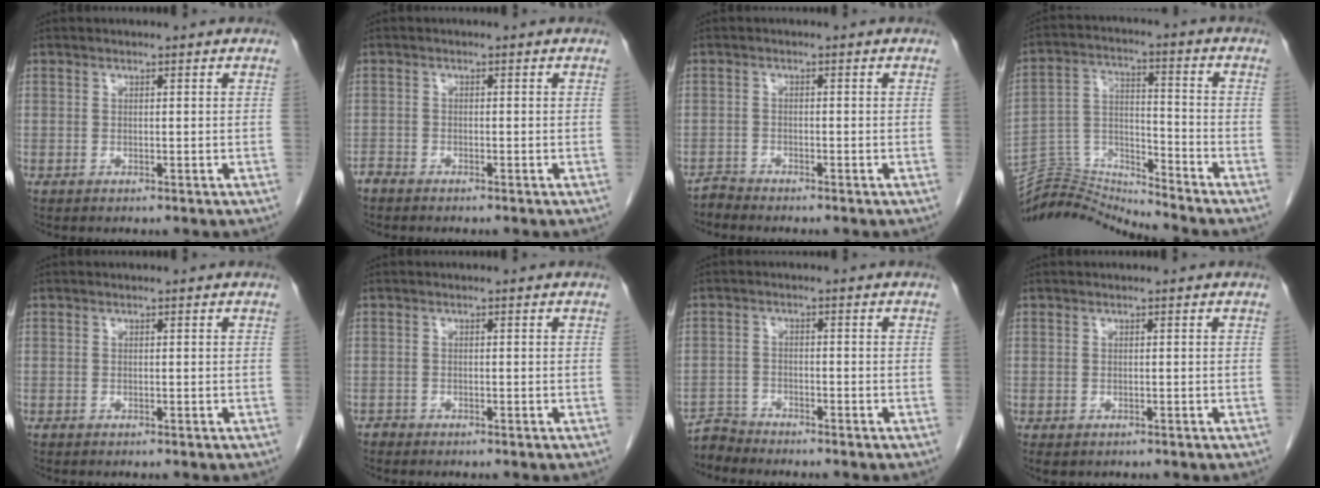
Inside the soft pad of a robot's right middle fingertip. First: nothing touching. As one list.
[{"total": 1.3, "force": [-1.3, 0.2, 0.1], "torque": [-0.006, -0.002, -0.025]}, {"total": 1.6, "force": [-1.5, -0.2, -0.4], "torque": [0.010, -0.008, -0.030]}, {"total": 11.1, "force": [-10.9, -1.8, -1.0], "torque": [0.012, 0.046, -0.202]}, {"total": 0.0}, {"total": 0.7, "force": [-0.6, 0.2, -0.1], "torque": [-0.007, 0.000, -0.015]}, {"total": 3.1, "force": [-3.0, 0.0, -0.8], "torque": [0.019, -0.014, -0.057]}, {"total": 1.2, "force": [-0.8, 0.6, 0.5], "torque": [-0.013, -0.003, -0.008]}]